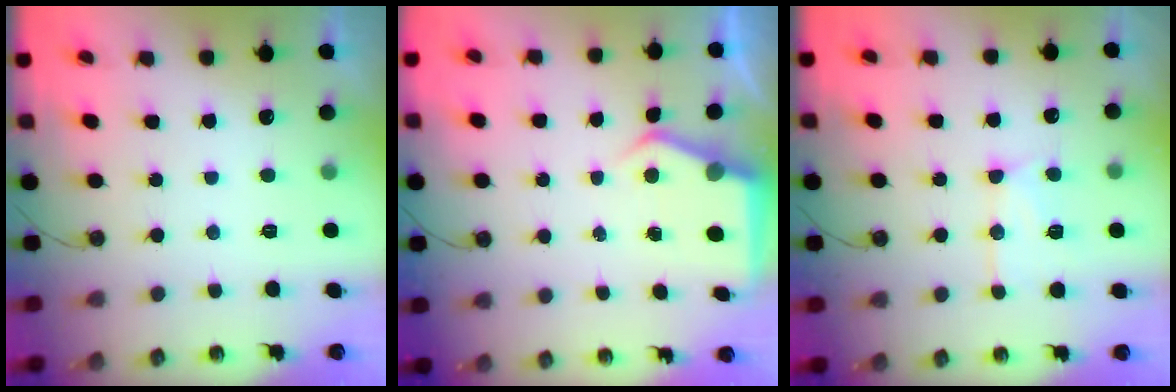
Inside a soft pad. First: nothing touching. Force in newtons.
{"total": 4.7, "press": 4.7, "slide": 0.7}
{"total": 13.0, "press": 12.9, "slide": 1.1}